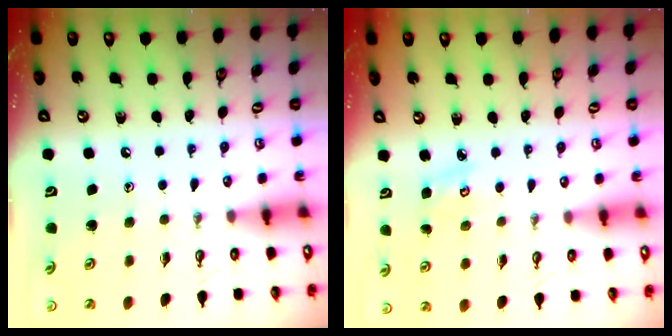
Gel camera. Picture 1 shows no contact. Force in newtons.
{"total": 3.4, "press": 3.4, "slide": 0.4}